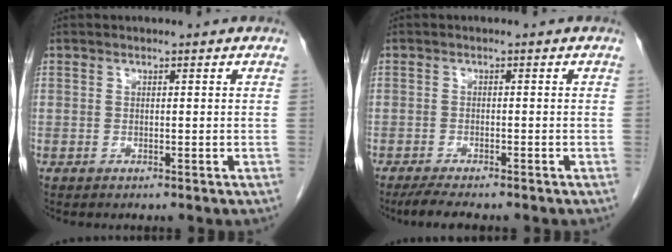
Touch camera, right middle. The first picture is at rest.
{"total": 4.7, "force": [-3.9, 0.7, 2.5], "torque": [-0.043, -0.011, -0.059]}